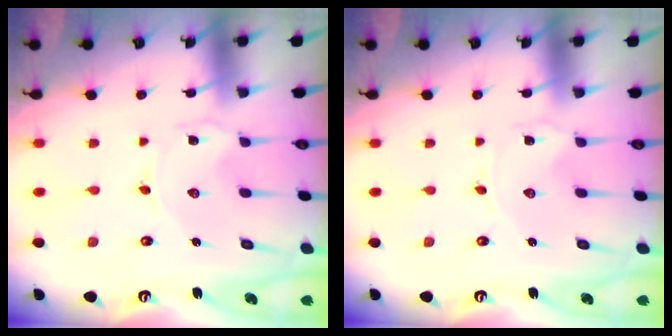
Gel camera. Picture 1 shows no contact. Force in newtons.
{"total": 0.0}